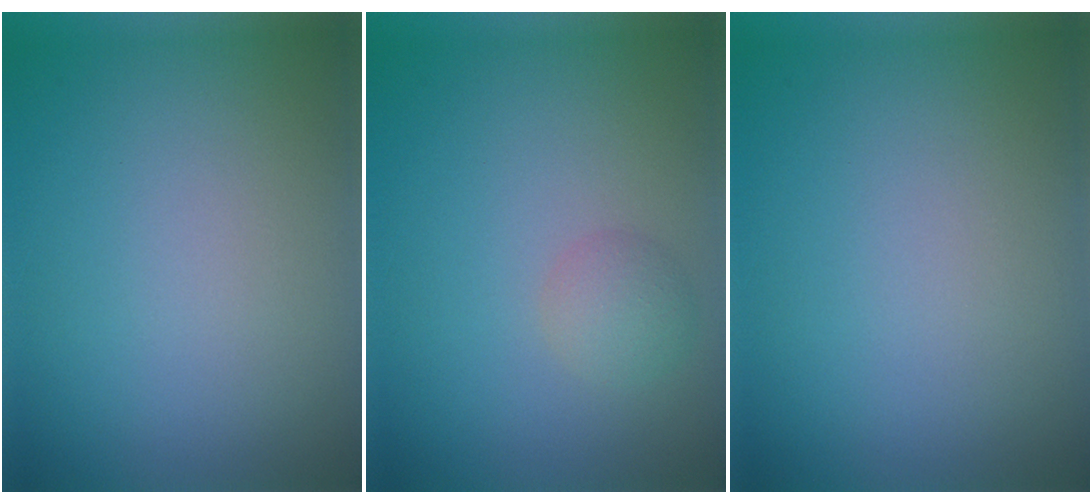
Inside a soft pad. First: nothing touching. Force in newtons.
{"total": 1.8, "press": 1.8, "slide": 0.1}
{"total": 0.0}